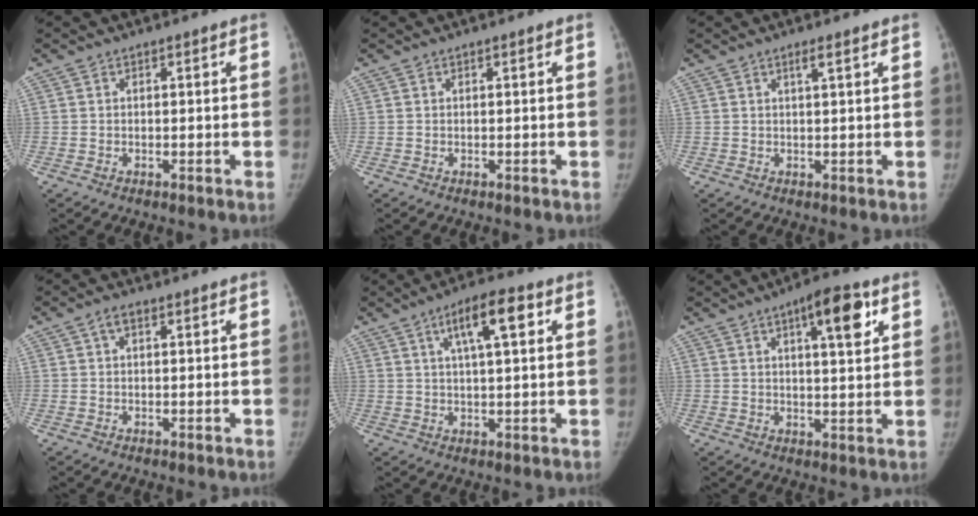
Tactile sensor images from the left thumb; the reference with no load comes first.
{"total": 0.0}
{"total": 1.7, "force": [1.0, 0.1, 1.4], "torque": [-0.028, -0.002, 0.018]}
{"total": 2.0, "force": [0.8, 0.9, 1.5], "torque": [-0.030, 0.010, 0.014]}
{"total": 8.9, "force": [3.7, 2.2, 7.9], "torque": [-0.126, 0.001, 0.060]}
{"total": 9.5, "force": [4.3, 2.7, 8.0], "torque": [-0.102, -0.013, 0.059]}